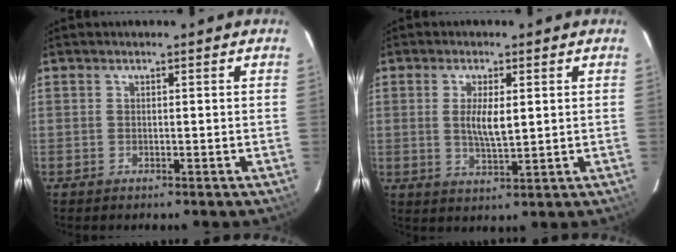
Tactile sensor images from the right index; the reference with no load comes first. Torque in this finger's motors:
{"motor_torque": [0.01, -0.06, 0.05, 0.06]}